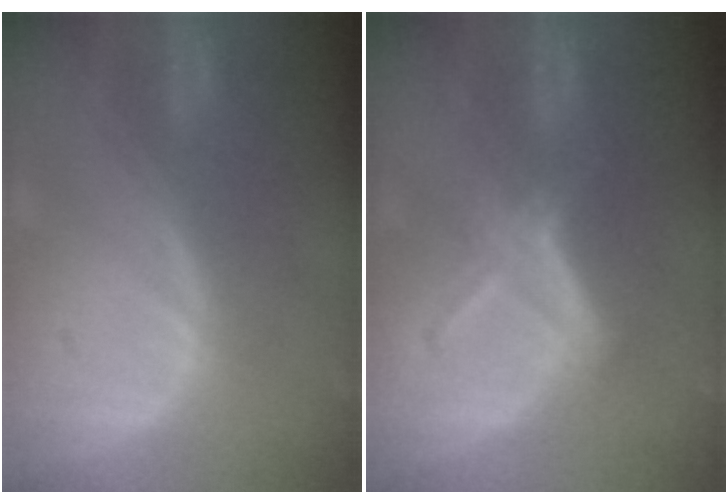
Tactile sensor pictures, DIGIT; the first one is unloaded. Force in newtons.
{"total": 5.8, "press": 5.1, "slide": 2.9}